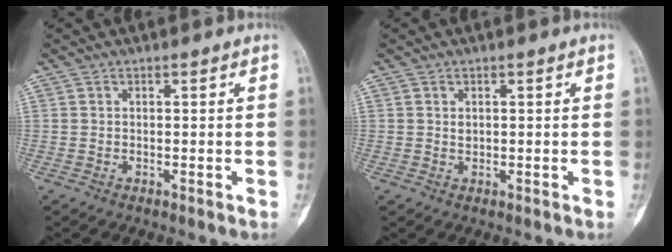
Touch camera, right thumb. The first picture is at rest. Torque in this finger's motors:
{"motor_torque": [-0.05, -0.33, -0.05, 0.00, 0.01]}